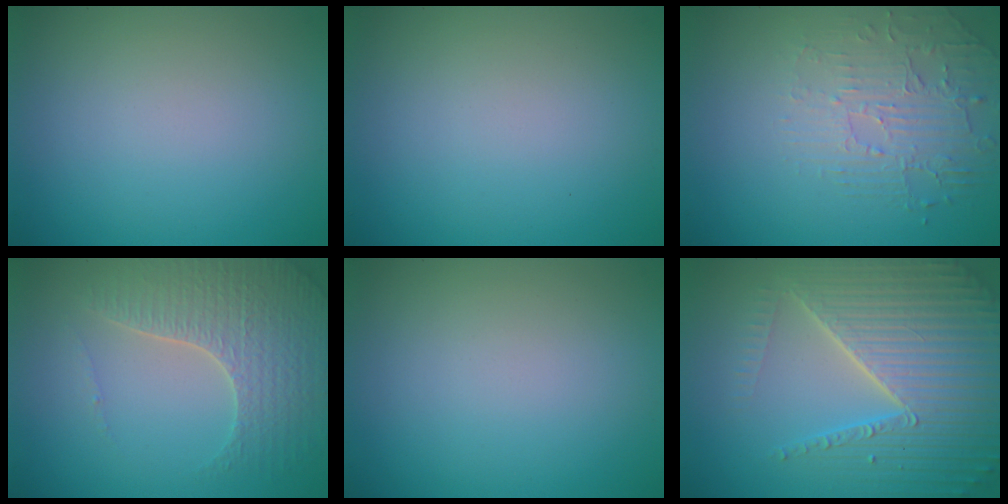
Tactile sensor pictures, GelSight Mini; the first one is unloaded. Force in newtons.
{"total": 0.0}
{"total": 2.2, "press": 1.7, "slide": 1.5}
{"total": 4.3, "press": 4.0, "slide": 1.5}
{"total": 0.0}
{"total": 7.0, "press": 6.8, "slide": 1.5}